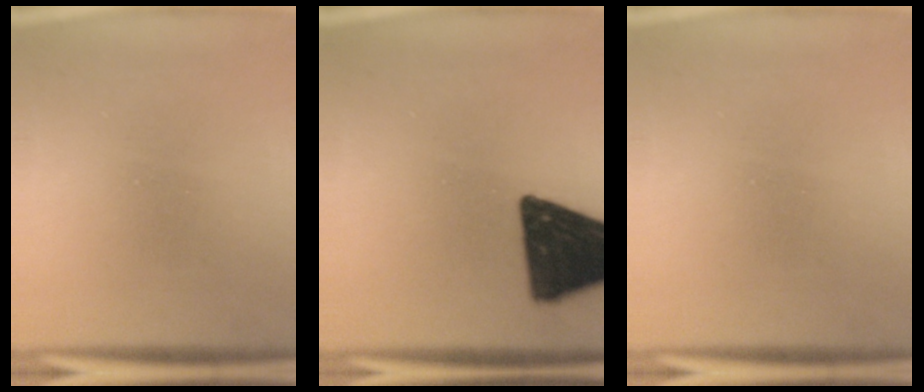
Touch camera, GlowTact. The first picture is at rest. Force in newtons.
{"total": 19.5}
{"total": 0.0}